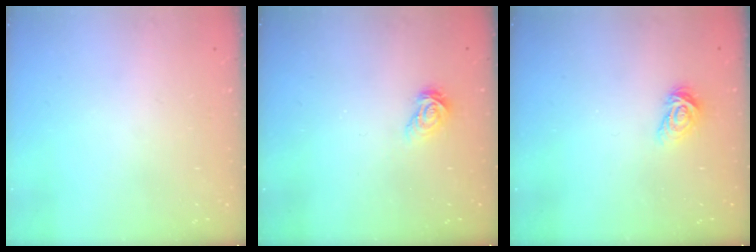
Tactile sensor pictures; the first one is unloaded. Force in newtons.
{"total": 5.5, "press": 5.5, "slide": 0.0}
{"total": 5.6, "press": 5.6, "slide": 0.3}